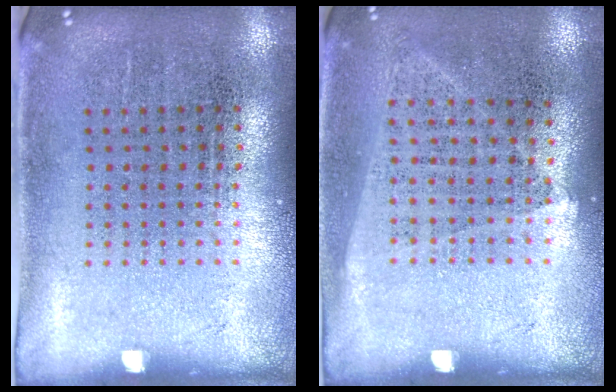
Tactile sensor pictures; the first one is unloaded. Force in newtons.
{"total": 1.0, "press": 0.9, "slide": 0.6}